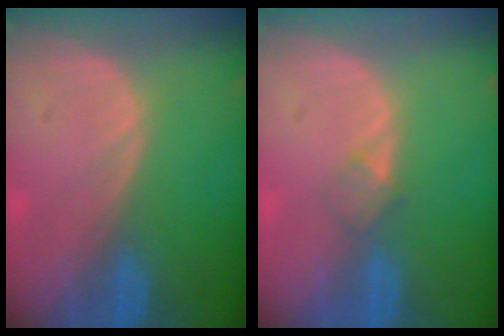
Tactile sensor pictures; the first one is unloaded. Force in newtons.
{"total": 1.8, "press": 1.8, "slide": 0.2}